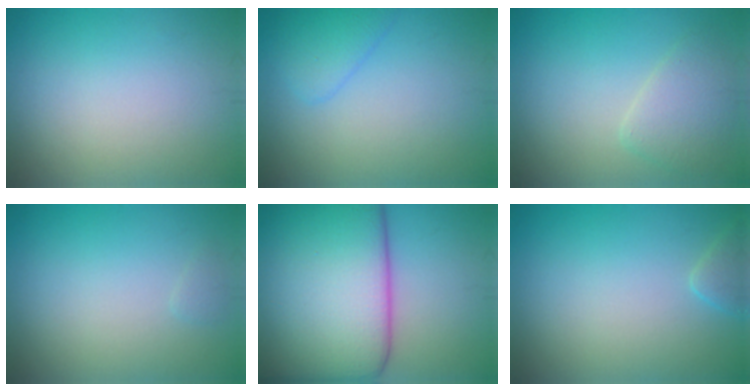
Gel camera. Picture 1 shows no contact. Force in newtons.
{"total": 2.2, "press": 2.1, "slide": 0.2}
{"total": 2.9, "press": 2.9, "slide": 0.2}
{"total": 0.5, "press": 0.5, "slide": 0.1}
{"total": 20.4, "press": 20.4, "slide": 0.6}
{"total": 1.4, "press": 1.4, "slide": 0.2}